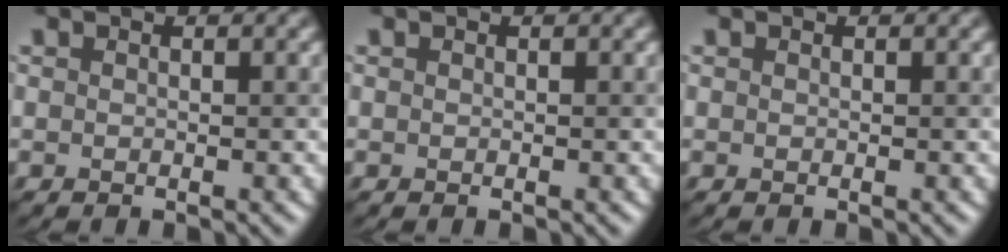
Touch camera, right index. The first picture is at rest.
{"total": 0.0}
{"total": 0.0}